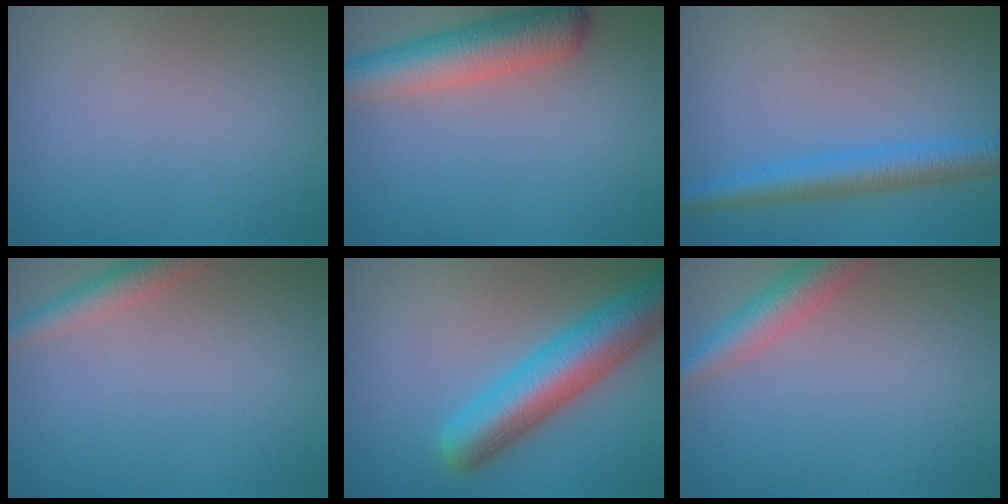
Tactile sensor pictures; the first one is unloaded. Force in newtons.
{"total": 5.5, "press": 5.5, "slide": 0.2}
{"total": 3.7, "press": 3.7, "slide": 0.1}
{"total": 3.0, "press": 2.9, "slide": 0.1}
{"total": 6.9, "press": 6.9, "slide": 0.2}
{"total": 4.2, "press": 4.2, "slide": 0.1}